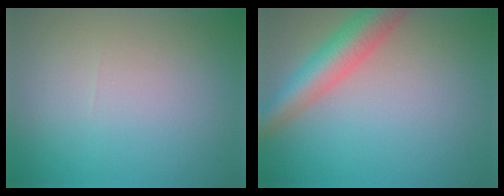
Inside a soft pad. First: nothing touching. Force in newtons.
{"total": 5.8, "press": 5.8, "slide": 0.4}